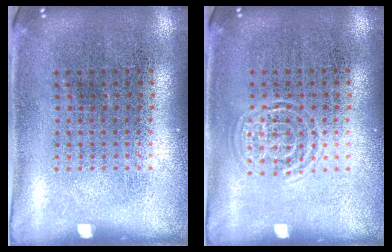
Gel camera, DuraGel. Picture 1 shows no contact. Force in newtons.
{"total": 1.6, "press": 1.5, "slide": 0.2}